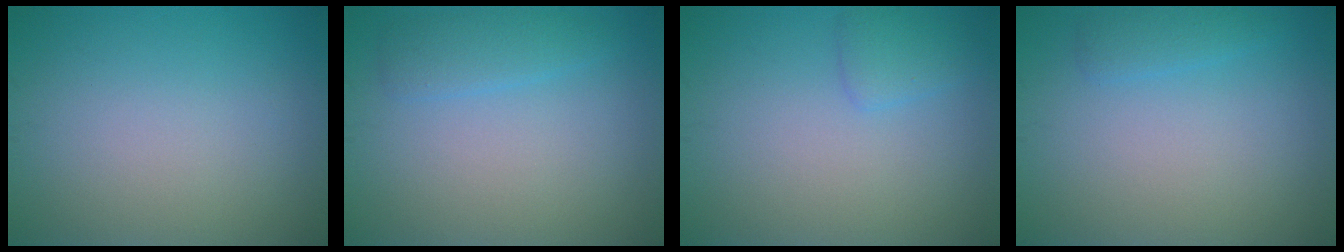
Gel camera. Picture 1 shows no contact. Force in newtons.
{"total": 1.9, "press": 1.9, "slide": 0.2}
{"total": 1.6, "press": 1.6, "slide": 0.1}
{"total": 1.4, "press": 1.4, "slide": 0.1}